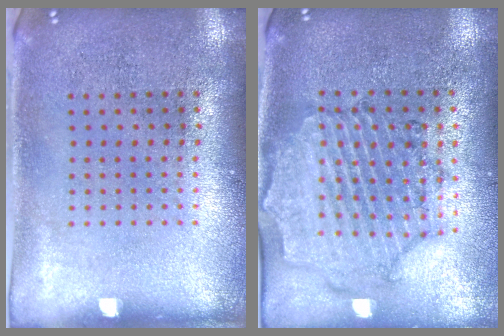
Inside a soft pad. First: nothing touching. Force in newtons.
{"total": 1.2, "press": 1.1, "slide": 0.3}